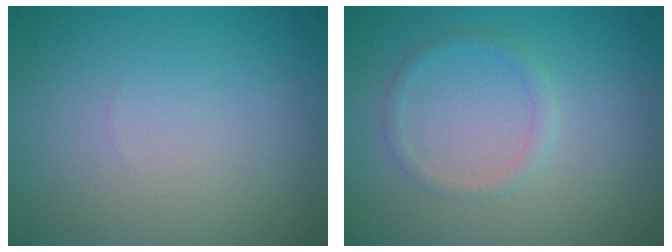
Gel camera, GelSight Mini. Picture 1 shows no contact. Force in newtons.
{"total": 1.3, "press": 1.3, "slide": 0.1}